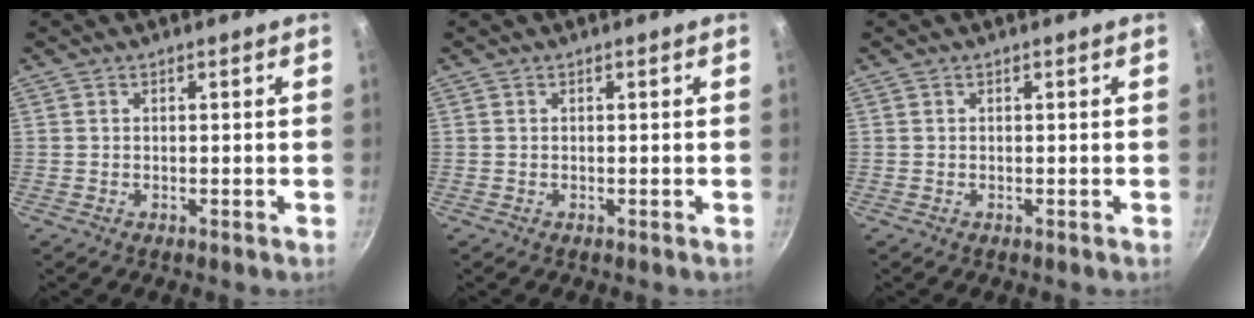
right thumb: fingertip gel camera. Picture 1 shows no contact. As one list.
[{"total": 0.0}, {"total": 0.0}]